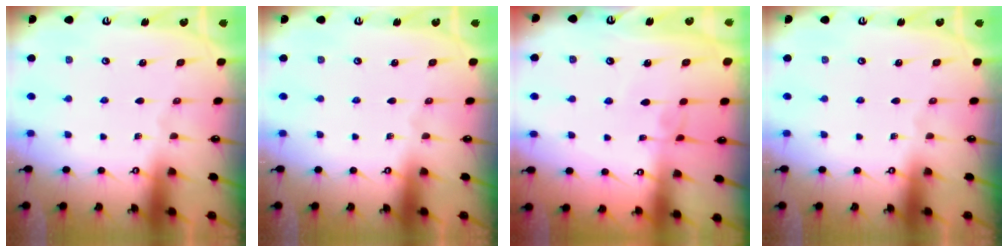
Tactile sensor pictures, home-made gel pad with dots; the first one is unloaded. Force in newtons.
{"total": 0.0}
{"total": 3.2, "press": 3.1, "slide": 0.2}
{"total": 0.0}